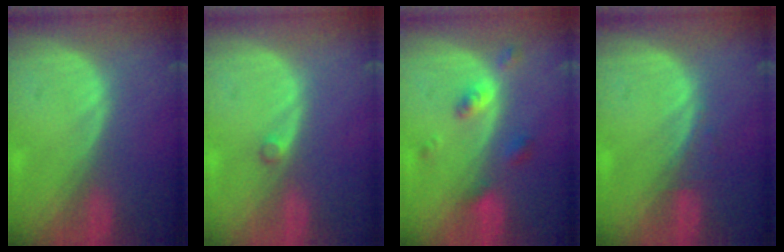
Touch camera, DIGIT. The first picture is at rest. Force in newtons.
{"total": 0.9, "press": 0.9, "slide": 0.2}
{"total": 4.3, "press": 3.9, "slide": 1.7}
{"total": 1.2, "press": 1.2, "slide": 0.1}